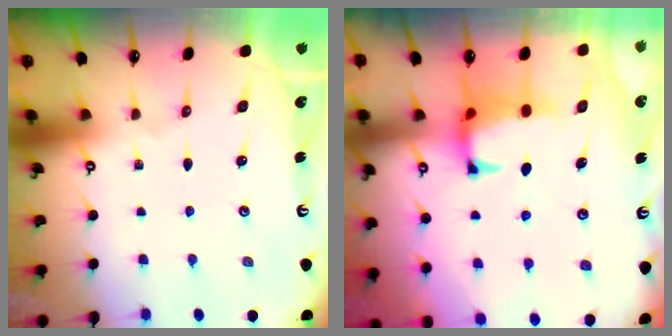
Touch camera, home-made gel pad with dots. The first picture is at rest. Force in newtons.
{"total": 0.9, "press": 0.3, "slide": 0.8}